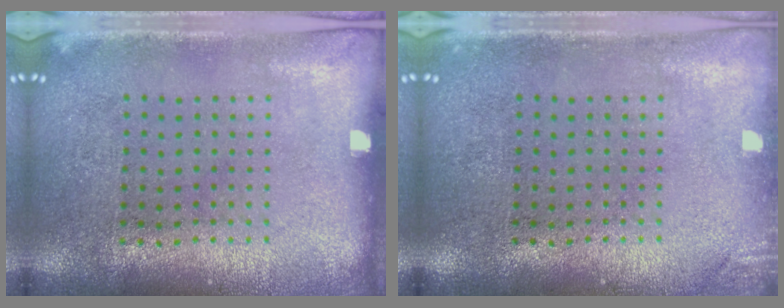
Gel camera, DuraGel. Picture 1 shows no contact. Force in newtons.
{"total": 0.9, "press": 0.9, "slide": 0.2}